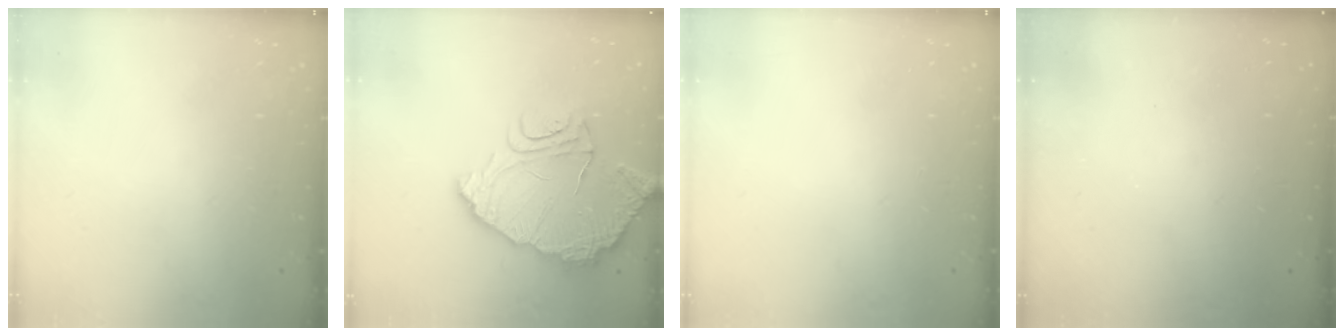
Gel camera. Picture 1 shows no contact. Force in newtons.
{"total": 15.0, "press": 14.9, "slide": 1.4}
{"total": 0.0}
{"total": 3.3, "press": 3.3, "slide": 0.1}